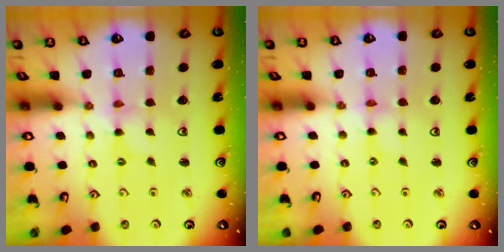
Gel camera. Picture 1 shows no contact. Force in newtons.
{"total": 0.0}